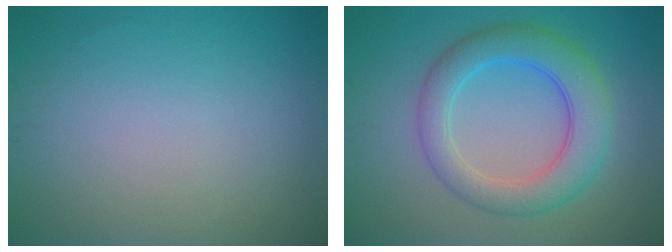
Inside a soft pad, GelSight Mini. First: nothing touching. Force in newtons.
{"total": 5.9, "press": 5.9, "slide": 0.2}